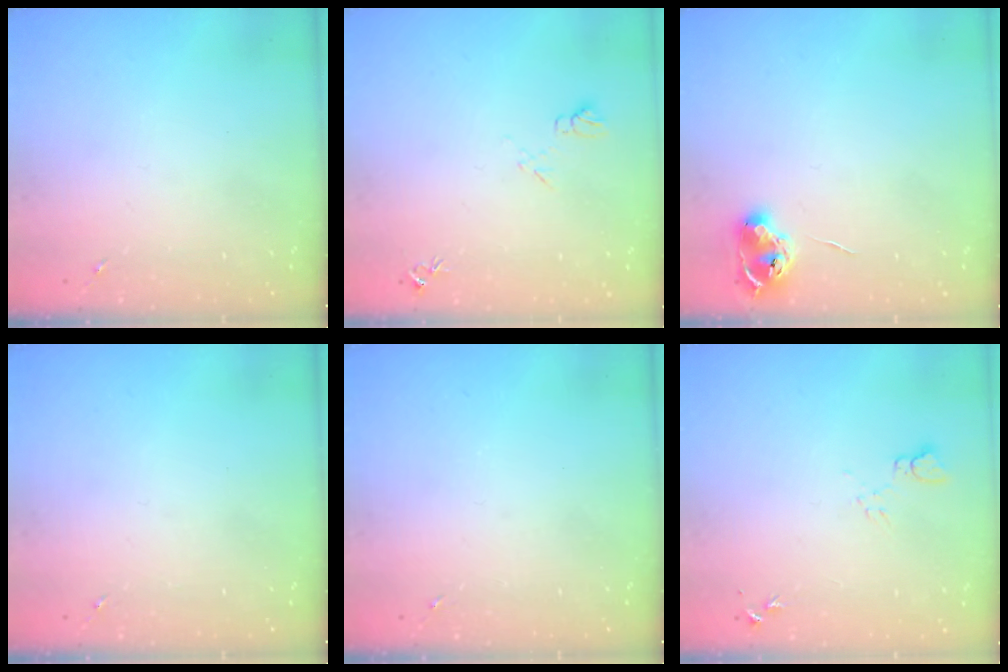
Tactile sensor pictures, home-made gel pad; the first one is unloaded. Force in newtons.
{"total": 6.7, "press": 6.7, "slide": 0.7}
{"total": 7.7, "press": 7.7, "slide": 0.7}
{"total": 0.0}
{"total": 0.0}
{"total": 5.9, "press": 5.8, "slide": 0.6}